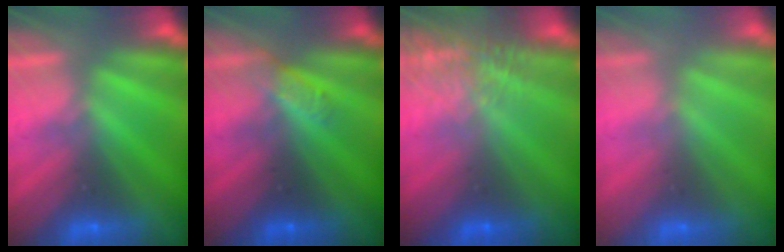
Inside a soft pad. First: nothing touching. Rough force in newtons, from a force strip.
{"total": 2.9}
{"total": 6.1}
{"total": 2.8}